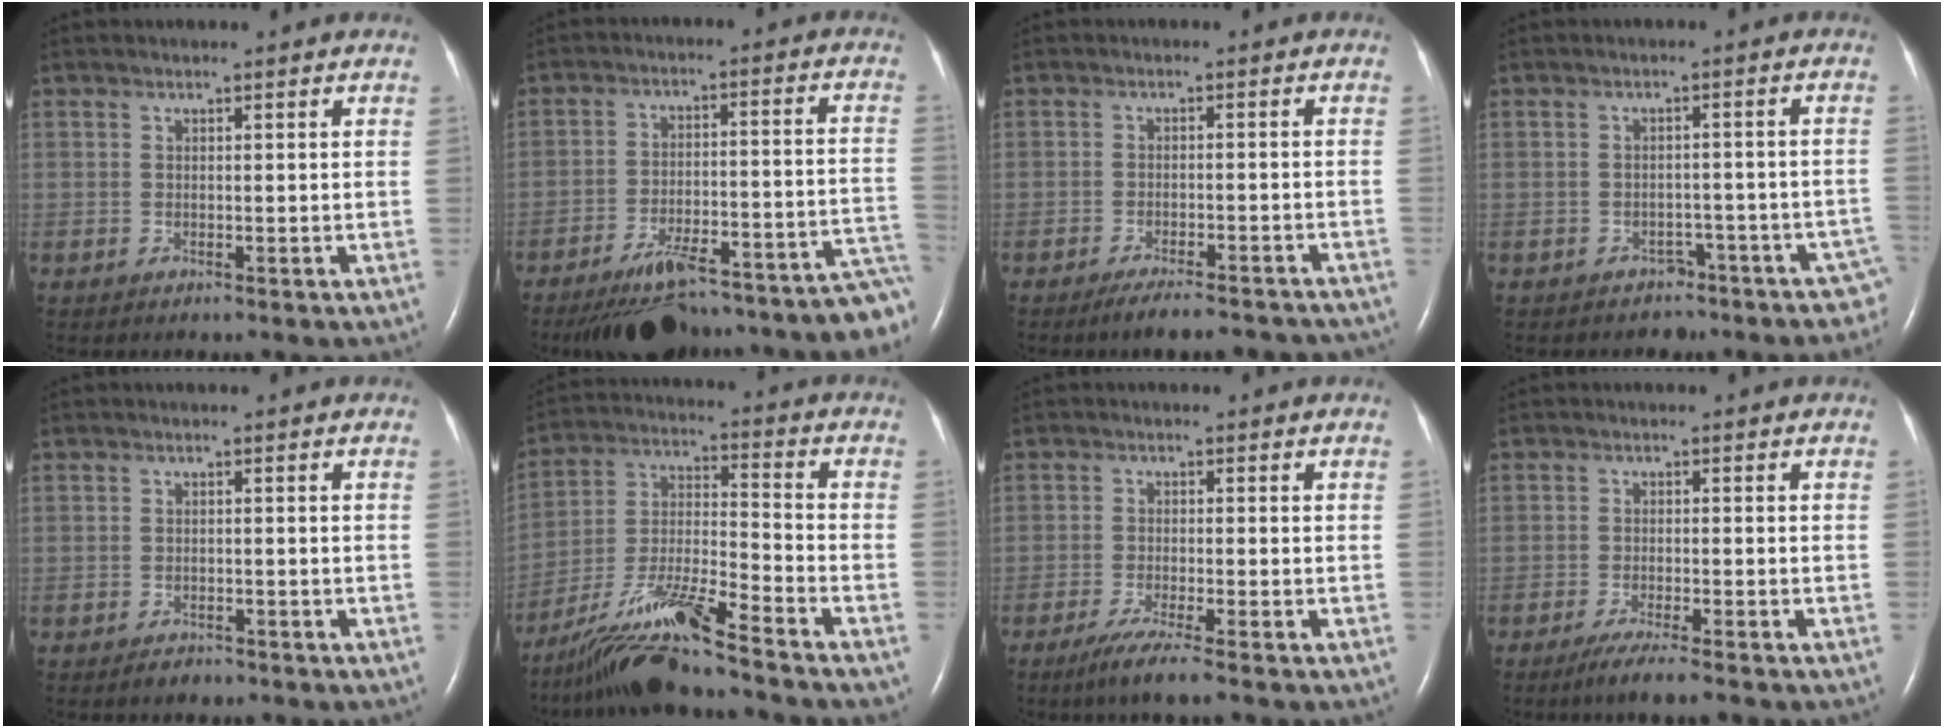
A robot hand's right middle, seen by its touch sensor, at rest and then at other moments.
{"total": 22.7, "force": [-20.2, 2.4, 10.1], "torque": [-0.060, 0.020, -0.274]}
{"total": 11.3, "force": [-10.2, 2.1, 4.4], "torque": [-0.050, 0.003, -0.127]}
{"total": 4.4, "force": [-3.4, 2.8, 0.1], "torque": [0.013, 0.022, -0.042]}
{"total": 1.4, "force": [-1.2, 0.7, 0.4], "torque": [-0.011, 0.000, -0.016]}
{"total": 14.9, "force": [-11.8, 0.1, 9.1], "torque": [-0.182, -0.021, -0.214]}
{"total": 5.0, "force": [-3.6, -0.5, 3.5], "torque": [-0.067, -0.015, -0.066]}
{"total": 4.6, "force": [-3.5, -0.2, 2.9], "torque": [-0.053, -0.011, -0.059]}